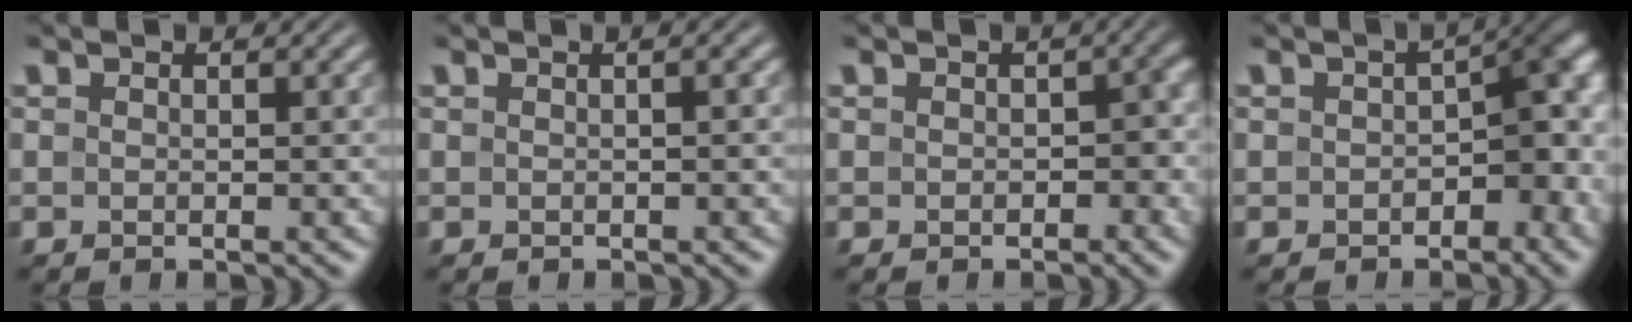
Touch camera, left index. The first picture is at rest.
{"total": 1.6, "force": [0.3, 0.5, 1.5], "torque": [-0.017, 0.006, -0.004]}
{"total": 2.4, "force": [-0.4, 1.7, 1.6], "torque": [-0.010, -0.006, -0.006]}
{"total": 6.2, "force": [-1.2, 3.4, 5.0], "torque": [-0.046, 0.006, -0.023]}